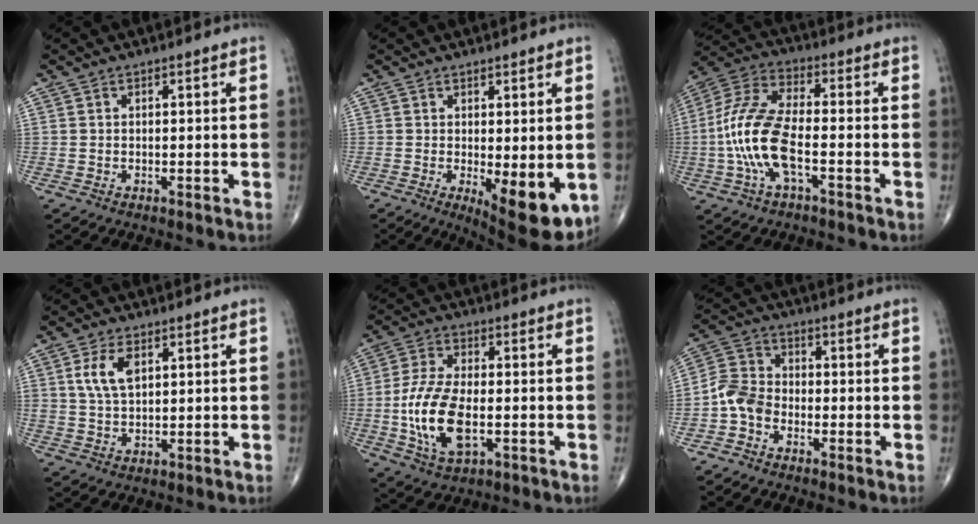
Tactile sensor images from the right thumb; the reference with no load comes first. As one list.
[{"total": 10.4, "force": [-2.2, 3.6, 9.5], "torque": [-0.118, -0.024, -0.018]}, {"total": 14.0, "force": [-3.3, 5.5, 12.5], "torque": [-0.278, 0.034, -0.068]}, {"total": 6.2, "force": [2.1, 3.3, 4.8], "torque": [-0.095, -0.005, 0.044]}, {"total": 13.4, "force": [-2.5, 6.5, 11.5], "torque": [-0.238, 0.004, -0.043]}, {"total": 6.3, "force": [-2.6, 4.6, 3.4], "torque": [-0.059, 0.024, -0.065]}]